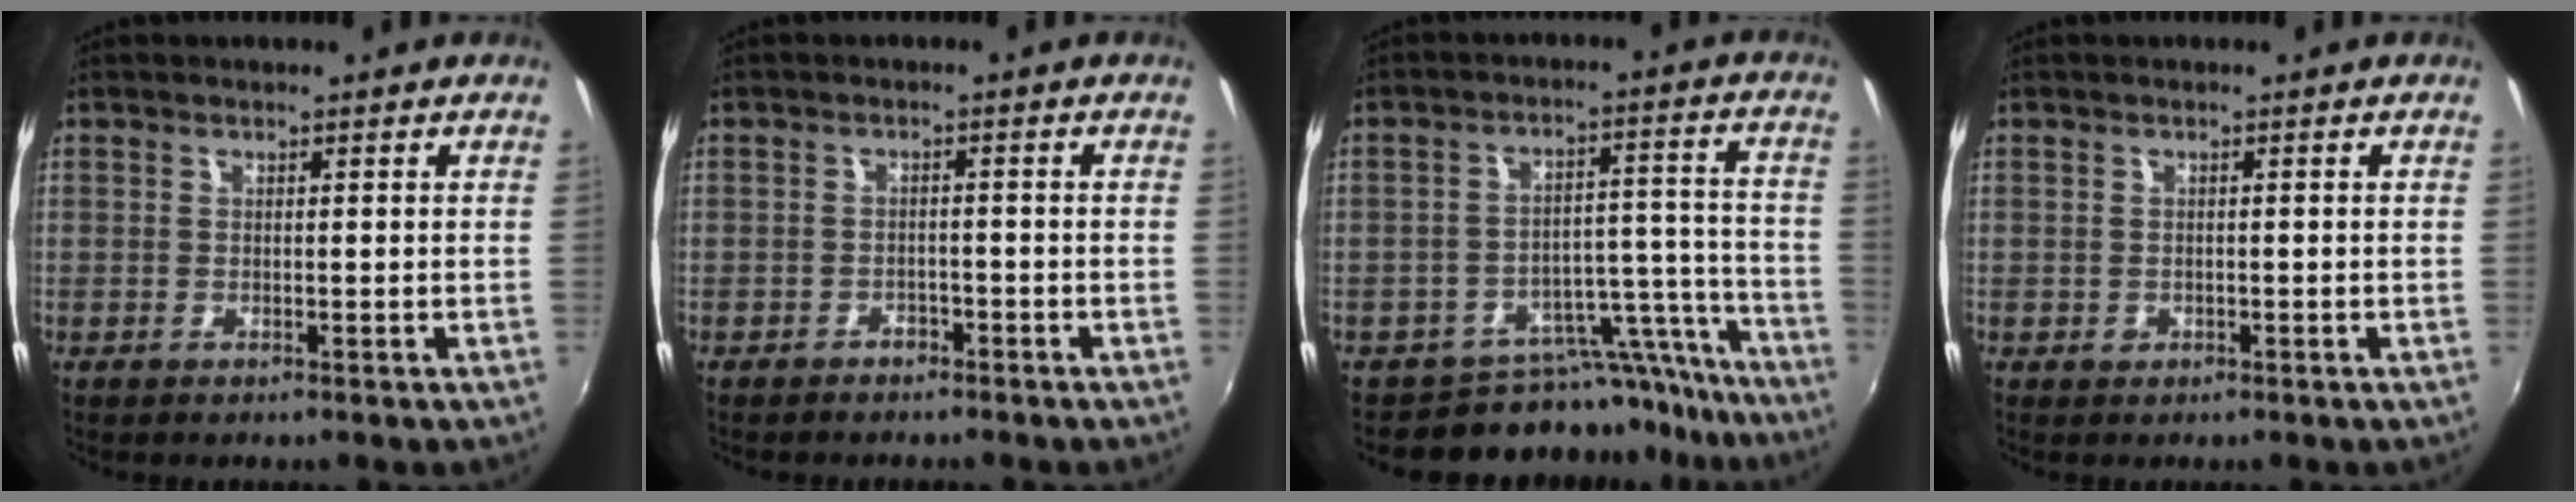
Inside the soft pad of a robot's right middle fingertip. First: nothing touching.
{"total": 3.0, "force": [-2.6, 1.3, 0.7], "torque": [-0.023, -0.004, -0.038]}
{"total": 14.2, "force": [-13.3, 5.0, 0.8], "torque": [0.004, 0.059, -0.183]}
{"total": 0.9, "force": [-0.4, 0.8, 0.2], "torque": [-0.002, -0.002, -0.004]}